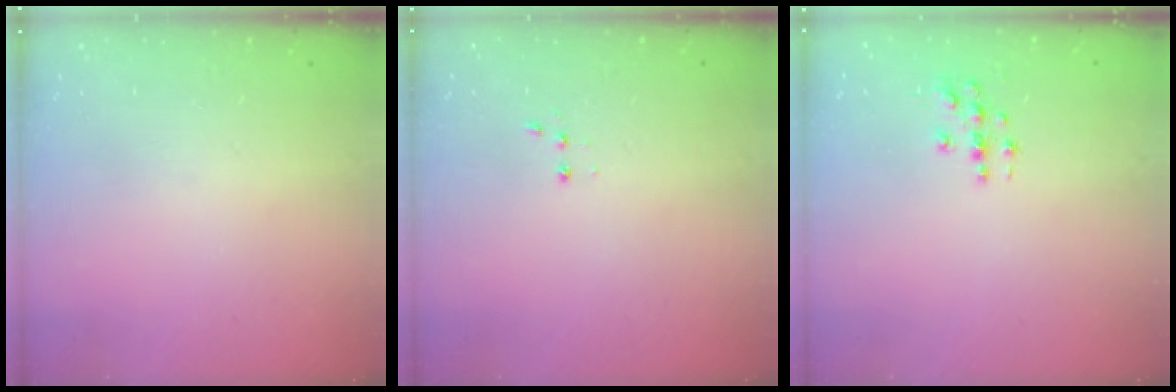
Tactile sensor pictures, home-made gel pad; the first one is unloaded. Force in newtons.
{"total": 2.8, "press": 2.7, "slide": 0.7}
{"total": 3.1, "press": 3.1, "slide": 0.2}